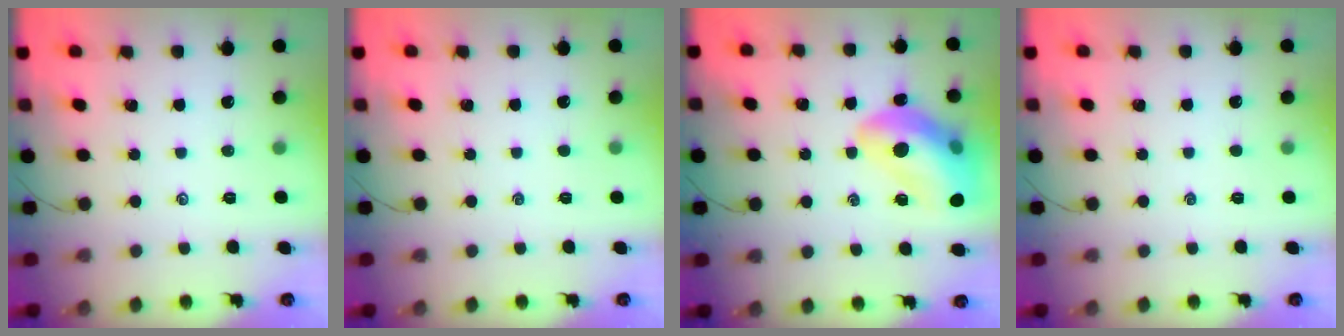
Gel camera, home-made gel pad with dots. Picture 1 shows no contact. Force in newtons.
{"total": 0.0}
{"total": 18.8, "press": 18.6, "slide": 2.9}
{"total": 0.0}